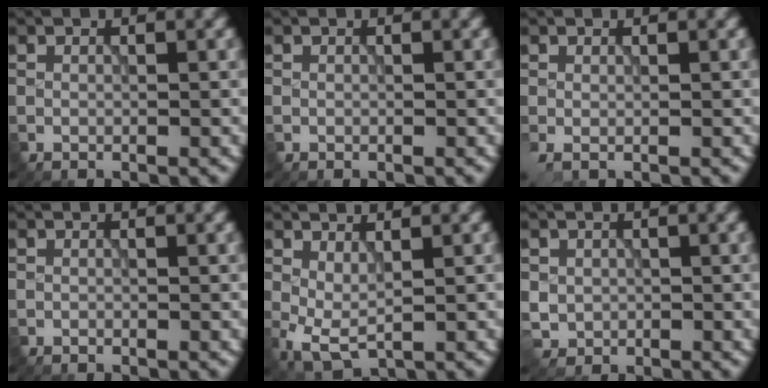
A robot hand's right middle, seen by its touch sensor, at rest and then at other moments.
{"total": 0.0}
{"total": 1.2, "force": [0.0, 0.4, 1.2], "torque": [-0.029, -0.003, -0.003]}
{"total": 0.0}
{"total": 2.7, "force": [0.5, 1.2, 2.4], "torque": [-0.057, -0.006, 0.009]}
{"total": 1.7, "force": [0.2, 1.7, 0.2], "torque": [-0.005, -0.003, 0.004]}